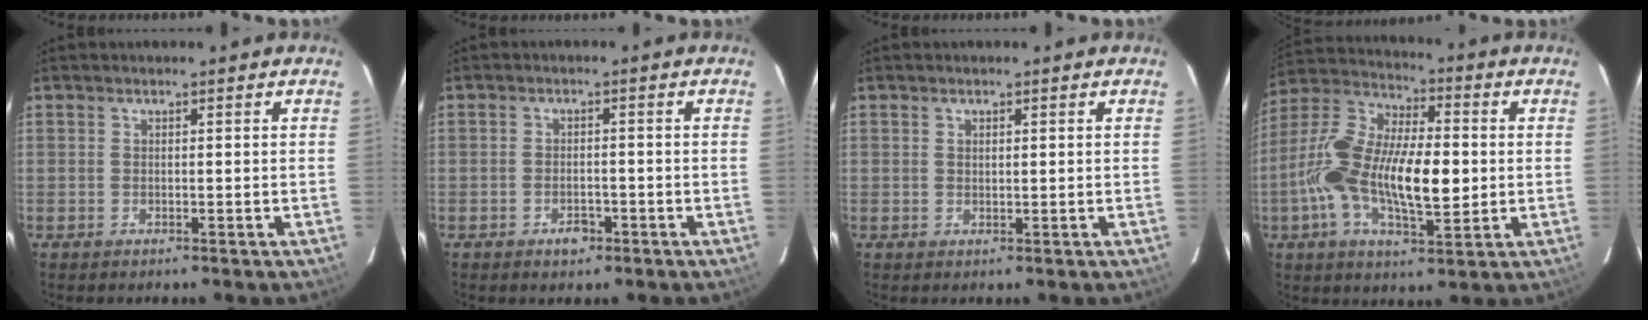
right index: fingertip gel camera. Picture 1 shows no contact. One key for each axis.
{"total": 3.1, "fx": -1.8, "fy": 2.0, "fz": 1.5, "tx": -0.030, "ty": 0.003, "tz": -0.024}
{"total": 0.9, "fx": 0.5, "fy": 0.5, "fz": 0.5, "tx": -0.008, "ty": 0.002, "tz": 0.009}
{"total": 18.8, "fx": -2.1, "fy": 7.5, "fz": 17.1, "tx": -0.333, "ty": 0.004, "tz": -0.045}